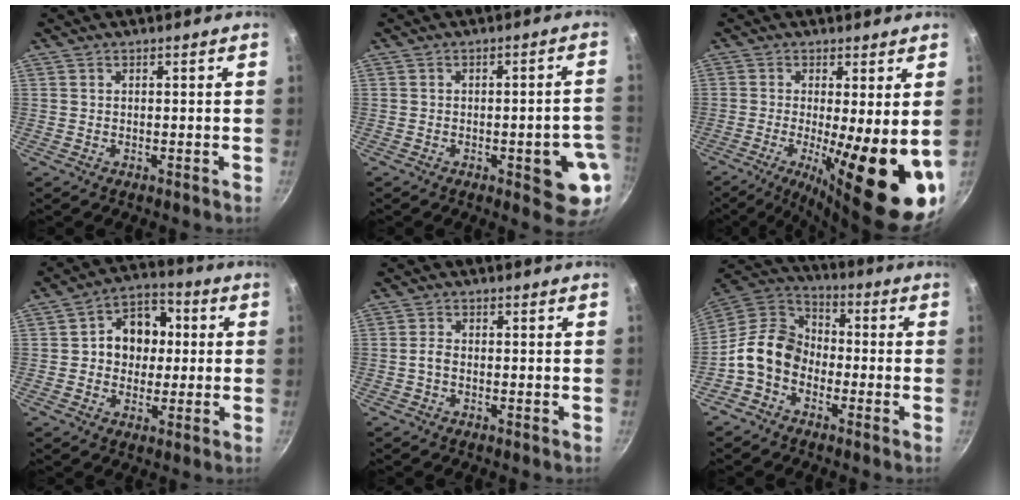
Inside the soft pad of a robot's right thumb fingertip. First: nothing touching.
{"total": 9.9, "force": [-2.7, 3.4, 8.9], "torque": [-0.076, 0.013, -0.030]}
{"total": 17.9, "force": [-2.9, 4.5, 17.1], "torque": [-0.237, -0.025, -0.035]}
{"total": 10.8, "force": [1.0, 8.8, 6.2], "torque": [-0.044, 0.016, 0.001]}
{"total": 1.7, "force": [-0.6, 0.9, 1.3], "torque": [-0.028, 0.011, -0.016]}
{"total": 11.6, "force": [-3.5, 8.9, 6.5], "torque": [-0.081, 0.047, -0.094]}